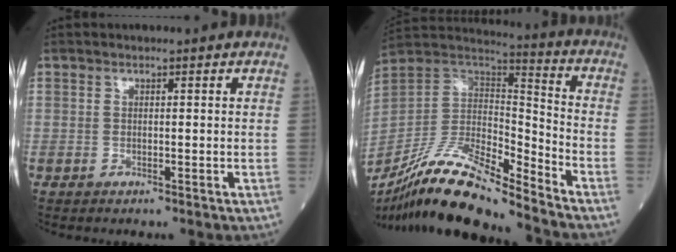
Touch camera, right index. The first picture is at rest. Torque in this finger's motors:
{"motor_torque": [0.82, -1.32, 0.14, -0.01]}